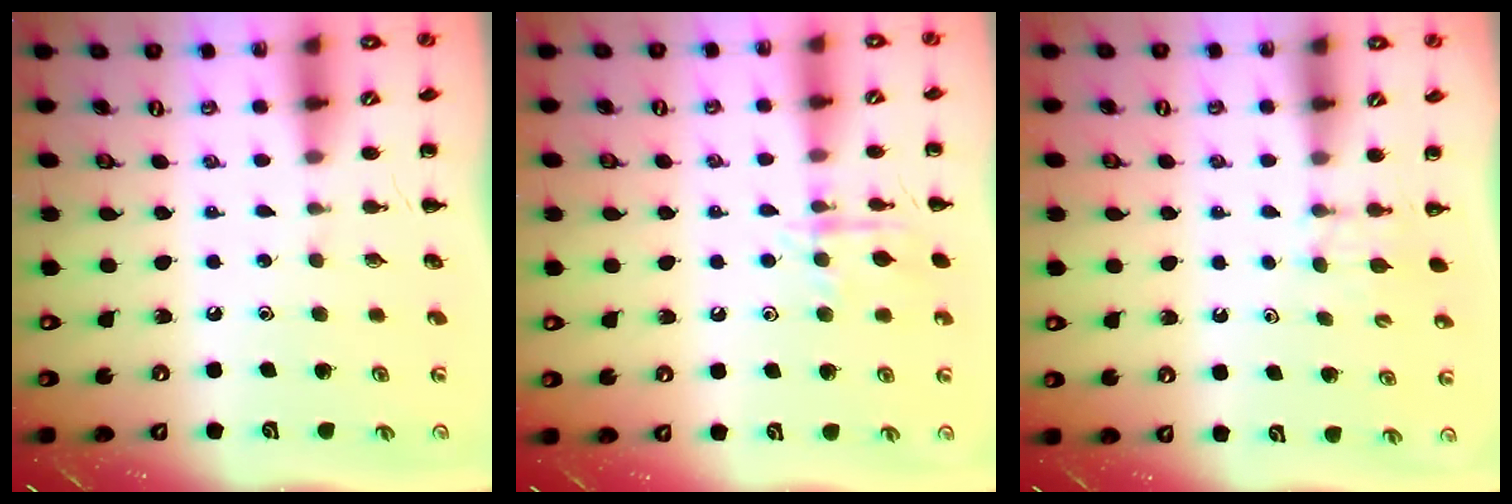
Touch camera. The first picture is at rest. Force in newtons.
{"total": 10.4, "press": 10.4, "slide": 0.6}
{"total": 2.6, "press": 2.4, "slide": 1.0}